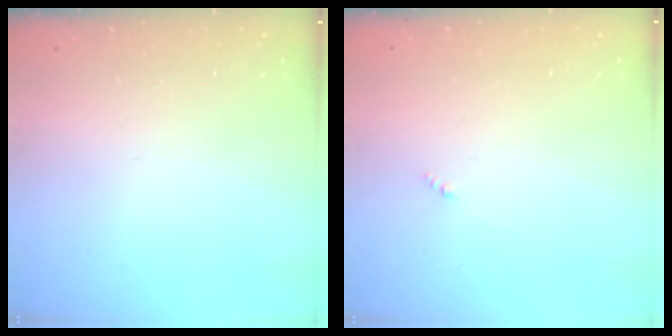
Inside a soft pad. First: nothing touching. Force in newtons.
{"total": 0.0}